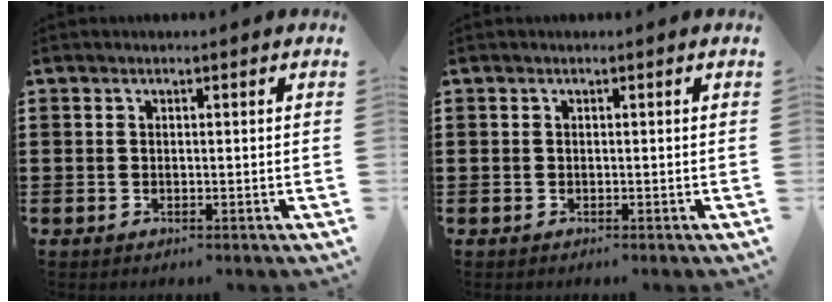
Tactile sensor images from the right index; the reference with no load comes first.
{"total": 0.0}